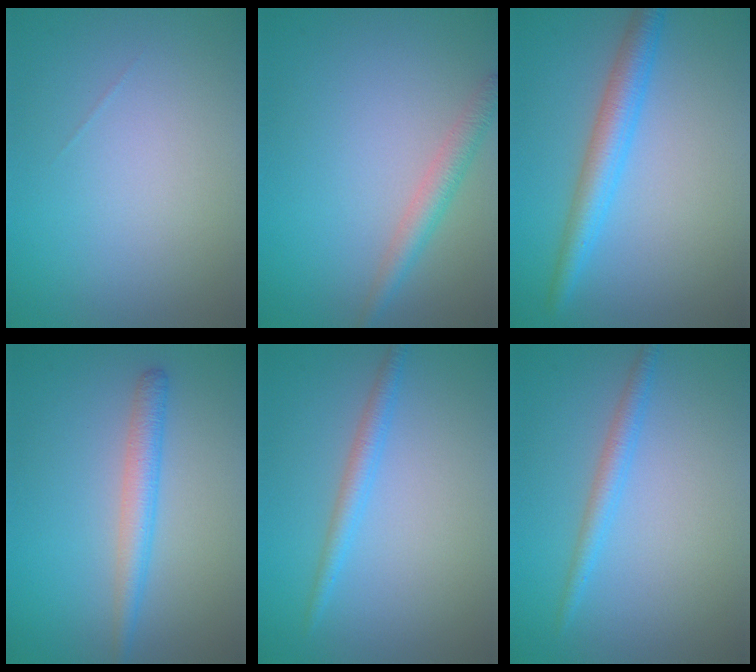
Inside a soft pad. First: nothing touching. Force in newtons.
{"total": 2.4, "press": 2.4, "slide": 0.1}
{"total": 3.9, "press": 3.9, "slide": 0.1}
{"total": 2.7, "press": 2.7, "slide": 0.1}
{"total": 2.0, "press": 2.0, "slide": 0.1}
{"total": 2.0, "press": 2.0, "slide": 0.1}